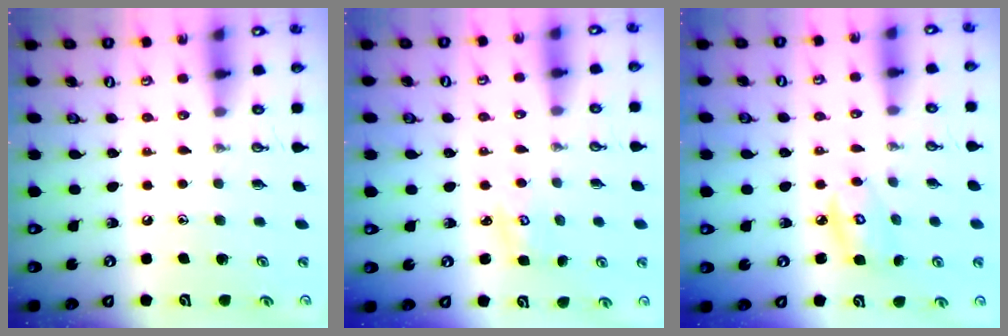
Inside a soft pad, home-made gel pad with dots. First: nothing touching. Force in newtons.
{"total": 2.3, "press": 2.2, "slide": 0.3}
{"total": 5.5, "press": 5.5, "slide": 0.2}